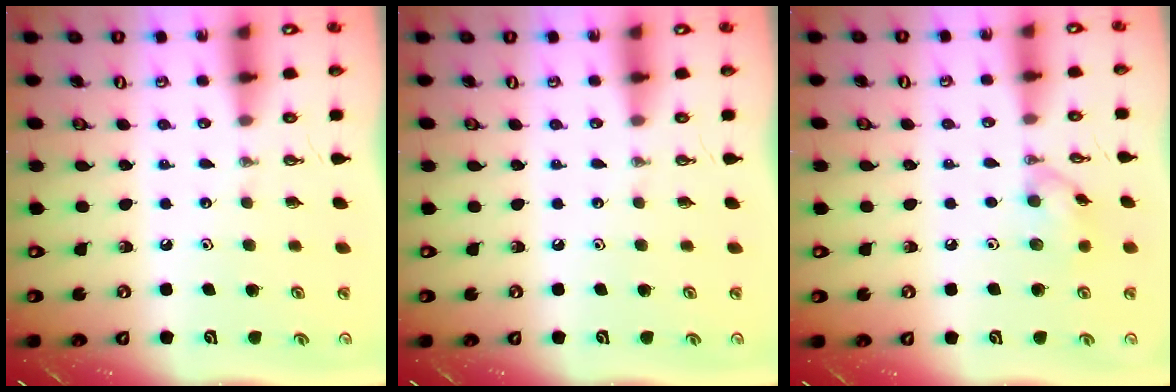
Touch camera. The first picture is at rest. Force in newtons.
{"total": 0.0}
{"total": 8.7, "press": 8.7, "slide": 0.8}